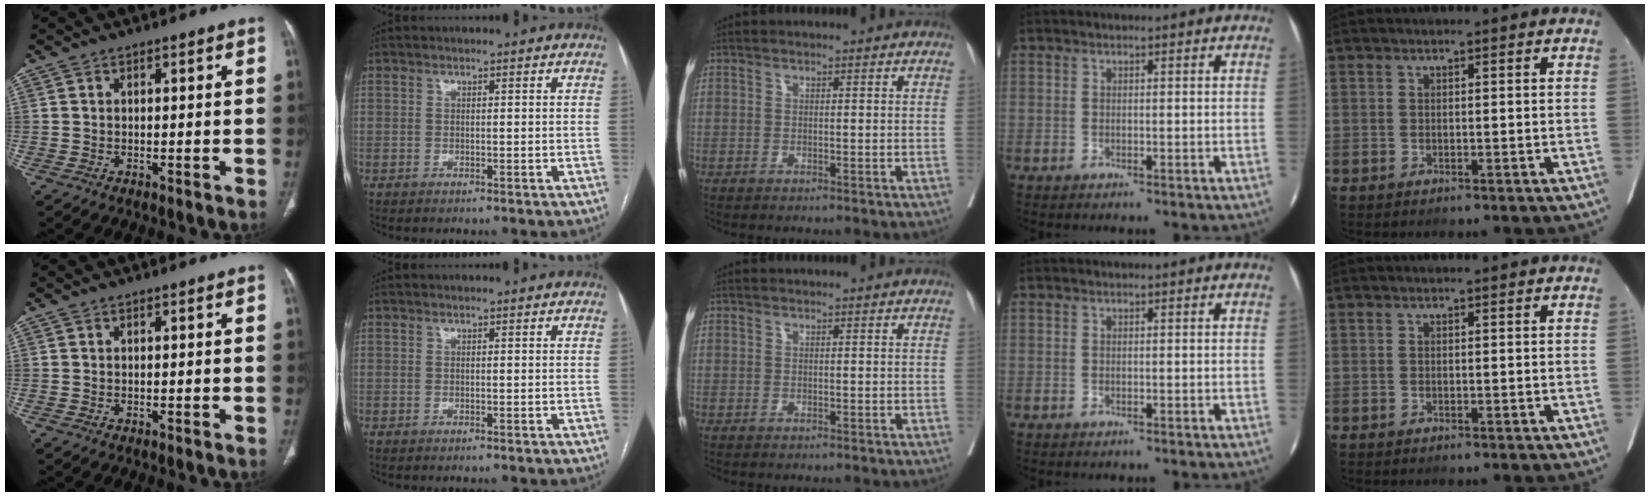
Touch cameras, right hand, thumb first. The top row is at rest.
{}